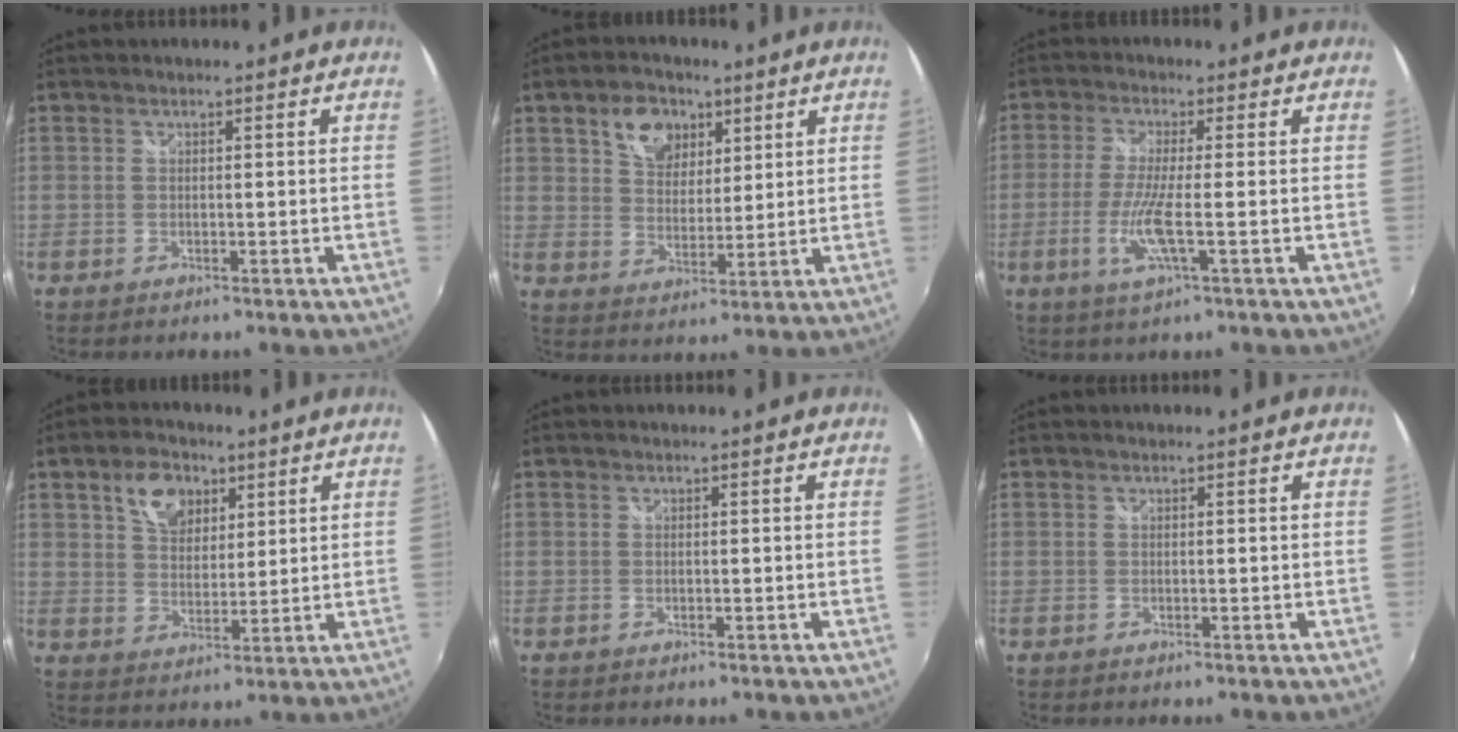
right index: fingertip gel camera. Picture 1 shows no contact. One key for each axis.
{"total": 8.9, "fx": 4.7, "fy": 6.2, "fz": 4.5, "tx": -0.078, "ty": 0.019, "tz": 0.083}
{"total": 7.0, "fx": -1.9, "fy": 0.3, "fz": 6.7, "tx": -0.145, "ty": -0.011, "tz": -0.040}
{"total": 8.6, "fx": 4.4, "fy": 5.7, "fz": 4.7, "tx": -0.079, "ty": 0.019, "tz": 0.078}
{"total": 0.0}
{"total": 0.0}